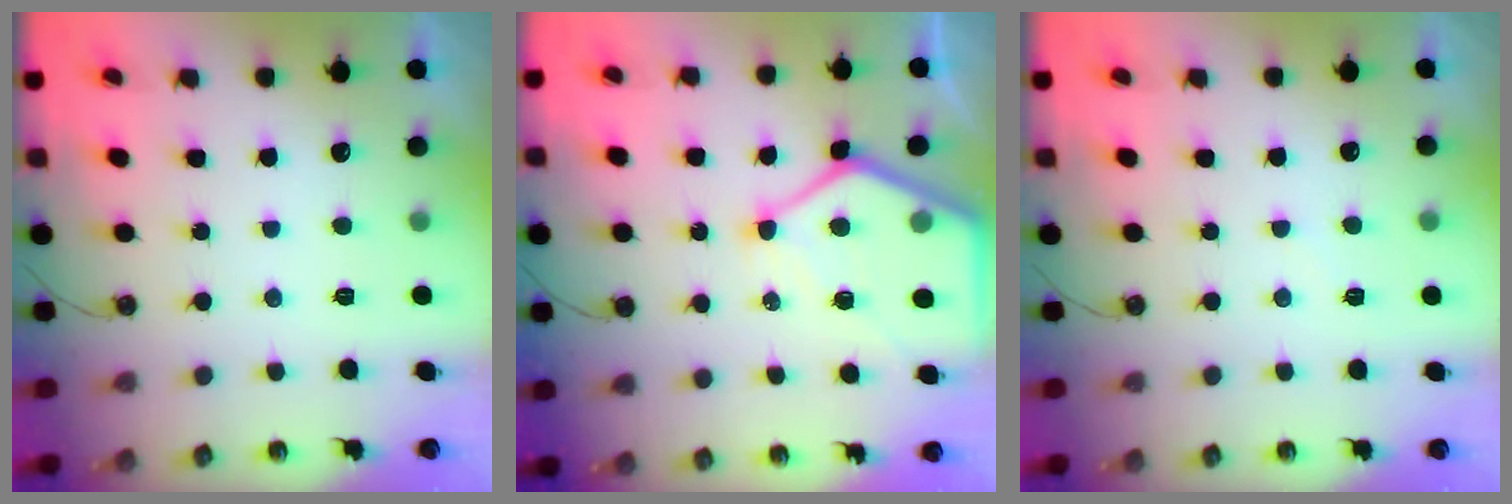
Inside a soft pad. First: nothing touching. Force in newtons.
{"total": 13.7, "press": 13.6, "slide": 1.5}
{"total": 2.9, "press": 2.9, "slide": 0.4}